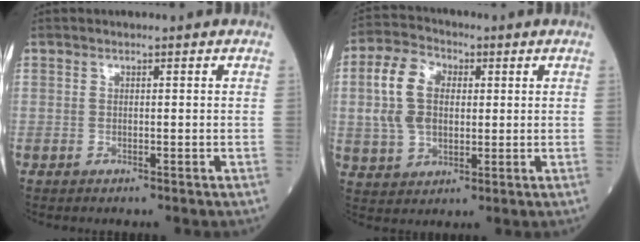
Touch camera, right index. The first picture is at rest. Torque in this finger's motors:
{"motor_torque": [1.50, 0.16, 0.68, 0.18]}